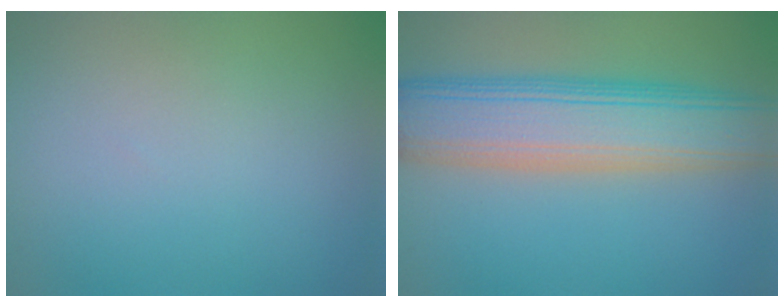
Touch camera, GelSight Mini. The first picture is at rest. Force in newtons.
{"total": 9.4, "press": 9.4, "slide": 0.3}